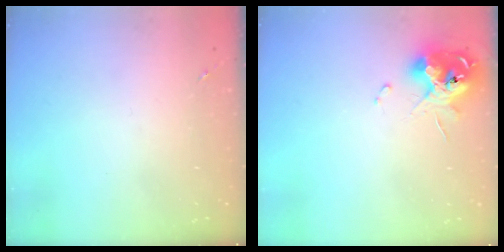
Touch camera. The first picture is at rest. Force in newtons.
{"total": 12.4, "press": 12.2, "slide": 1.6}